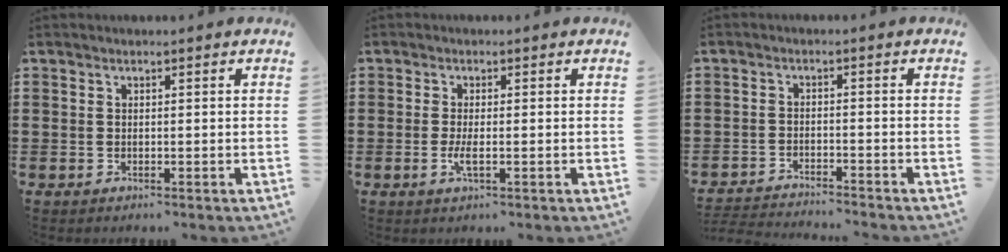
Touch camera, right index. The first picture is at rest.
{"total": 2.2, "force": [-0.6, 0.3, 2.1], "torque": [-0.046, -0.008, -0.011]}
{"total": 3.1, "force": [-3.1, -0.3, 0.0], "torque": [-0.004, -0.004, -0.067]}